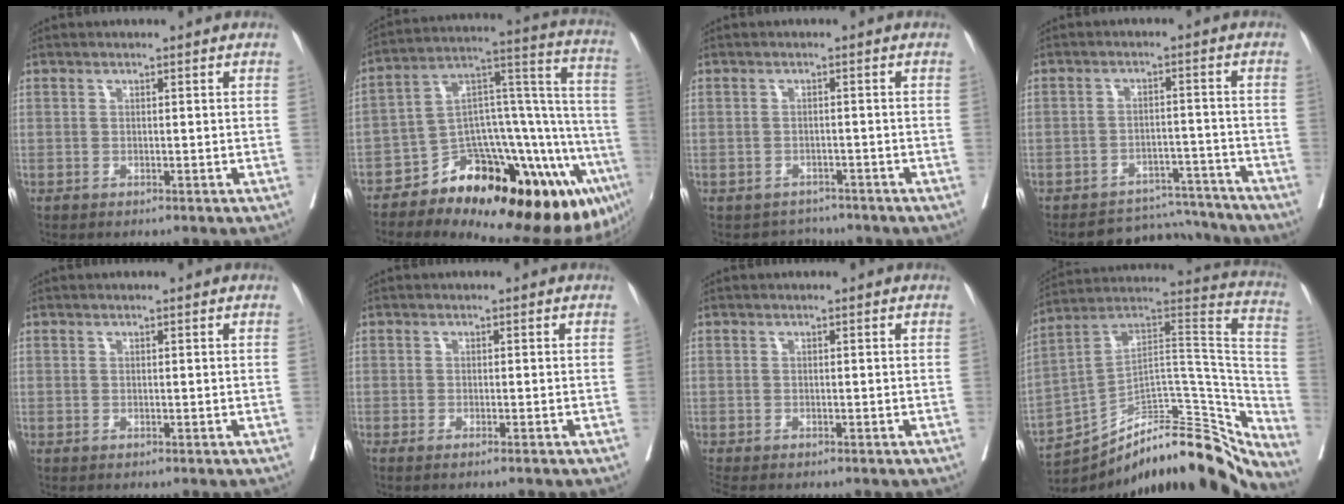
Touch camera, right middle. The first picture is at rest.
{"total": 30.1, "force": [-17.0, 9.6, 22.9], "torque": [-0.211, 0.038, -0.236]}
{"total": 3.1, "force": [-2.7, 1.4, -0.6], "torque": [0.006, 0.008, -0.041]}
{"total": 8.4, "force": [-8.1, 2.1, -0.7], "torque": [0.025, 0.026, -0.112]}
{"total": 0.0}
{"total": 1.9, "force": [-1.5, -0.4, 1.2], "torque": [-0.012, 0.001, -0.018]}
{"total": 2.7, "force": [-2.4, 0.5, 1.0], "torque": [-0.018, -0.008, -0.040]}
{"total": 27.5, "force": [-21.7, 8.0, 15.0], "torque": [-0.174, 0.059, -0.320]}